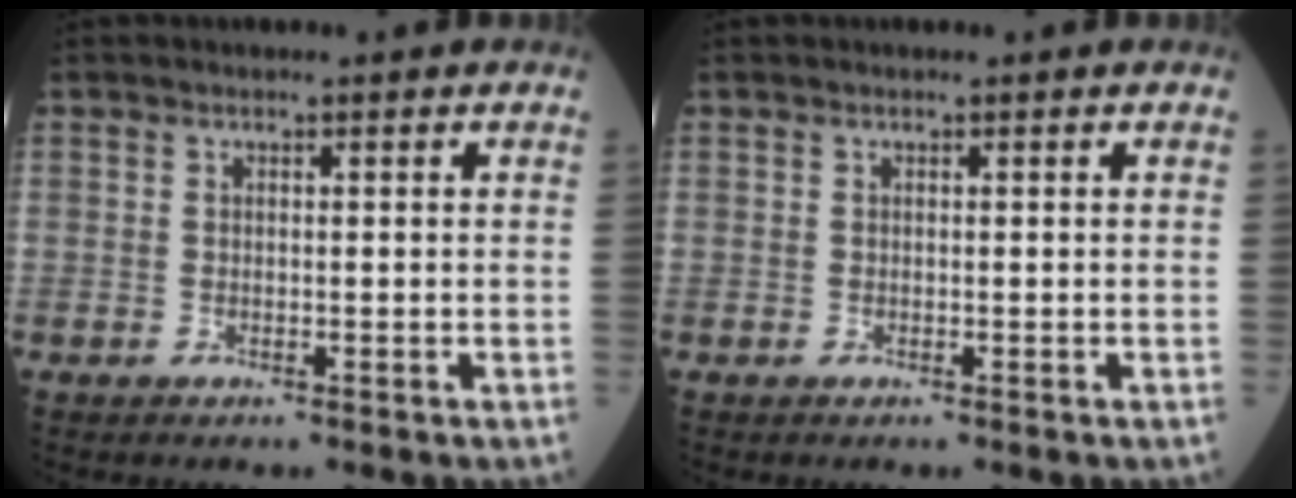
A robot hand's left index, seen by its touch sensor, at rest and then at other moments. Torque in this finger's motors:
{"motor_torque": [0.02, -0.02, 0.00, 0.00]}